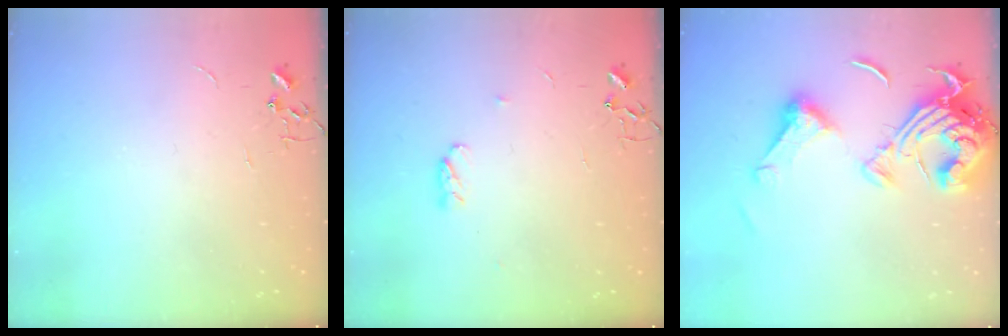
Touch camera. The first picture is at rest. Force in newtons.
{"total": 3.8, "press": 3.7, "slide": 0.6}
{"total": 17.7, "press": 17.6, "slide": 1.7}